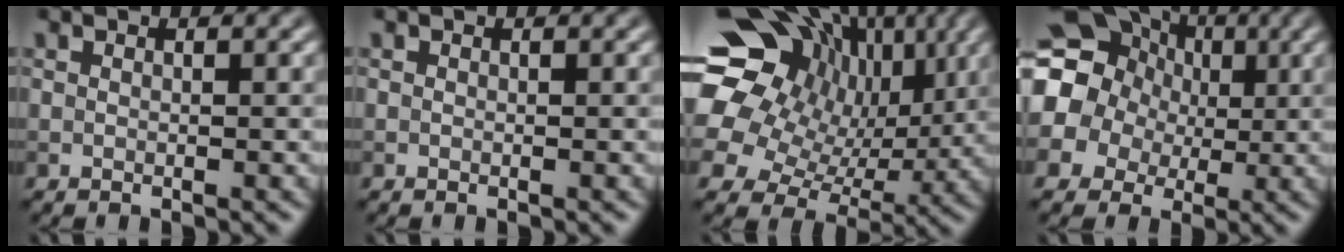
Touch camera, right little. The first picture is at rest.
{"total": 0.0}
{"total": 18.6, "force": [8.0, 13.9, 9.4], "torque": [-0.205, 0.034, 0.121]}
{"total": 14.6, "force": [2.9, 13.2, 5.7], "torque": [-0.152, 0.029, 0.018]}